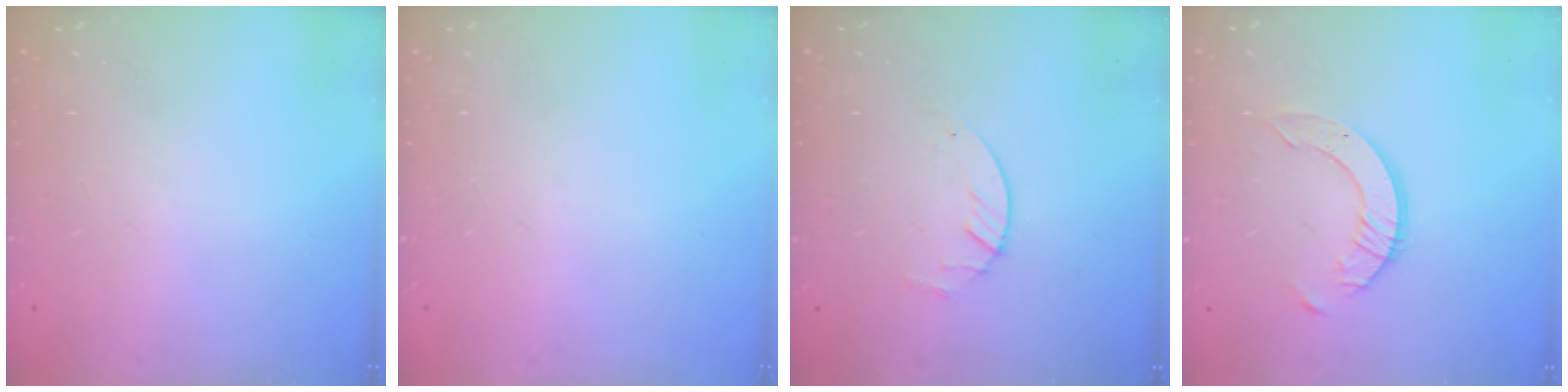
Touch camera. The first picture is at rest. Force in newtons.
{"total": 0.0}
{"total": 1.8, "press": 1.8, "slide": 0.2}
{"total": 6.1, "press": 6.1, "slide": 0.6}